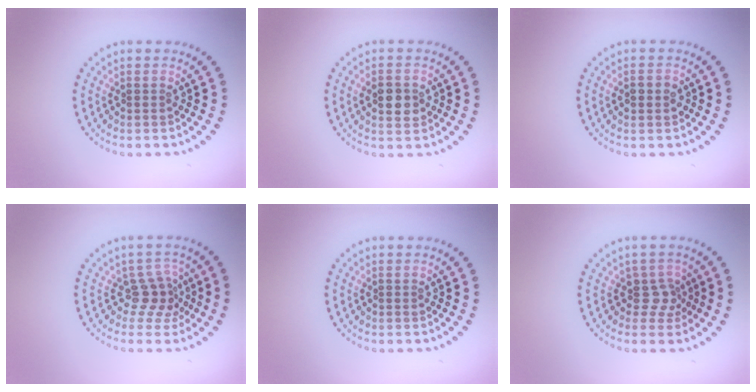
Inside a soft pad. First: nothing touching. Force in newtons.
{"total": 2.8, "press": 2.8, "slide": 0.1}
{"total": 1.7, "press": 1.7, "slide": 0.1}
{"total": 2.4, "press": 1.8, "slide": 1.5}
{"total": 0.0}
{"total": 1.9, "press": 1.4, "slide": 1.2}